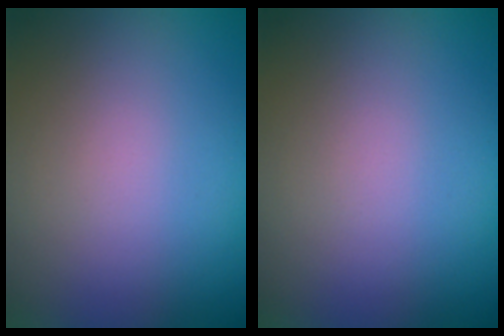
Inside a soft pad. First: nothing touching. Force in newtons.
{"total": 0.0}